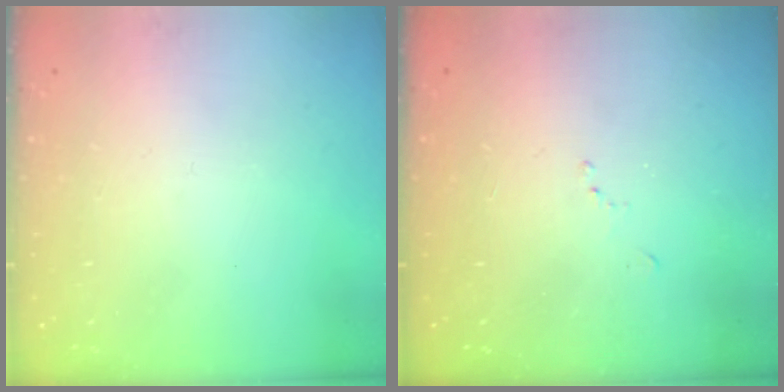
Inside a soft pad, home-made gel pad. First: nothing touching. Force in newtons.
{"total": 5.7, "press": 5.7, "slide": 0.7}